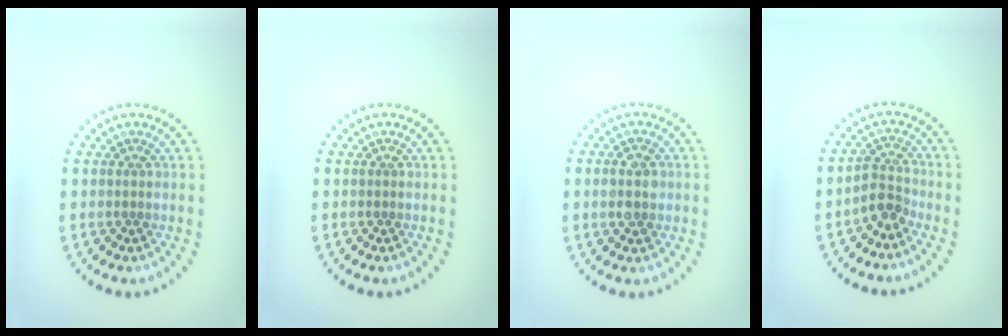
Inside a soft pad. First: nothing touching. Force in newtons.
{"total": 0.0}
{"total": 2.8, "press": 2.8, "slide": 0.2}
{"total": 2.3, "press": 1.8, "slide": 1.5}